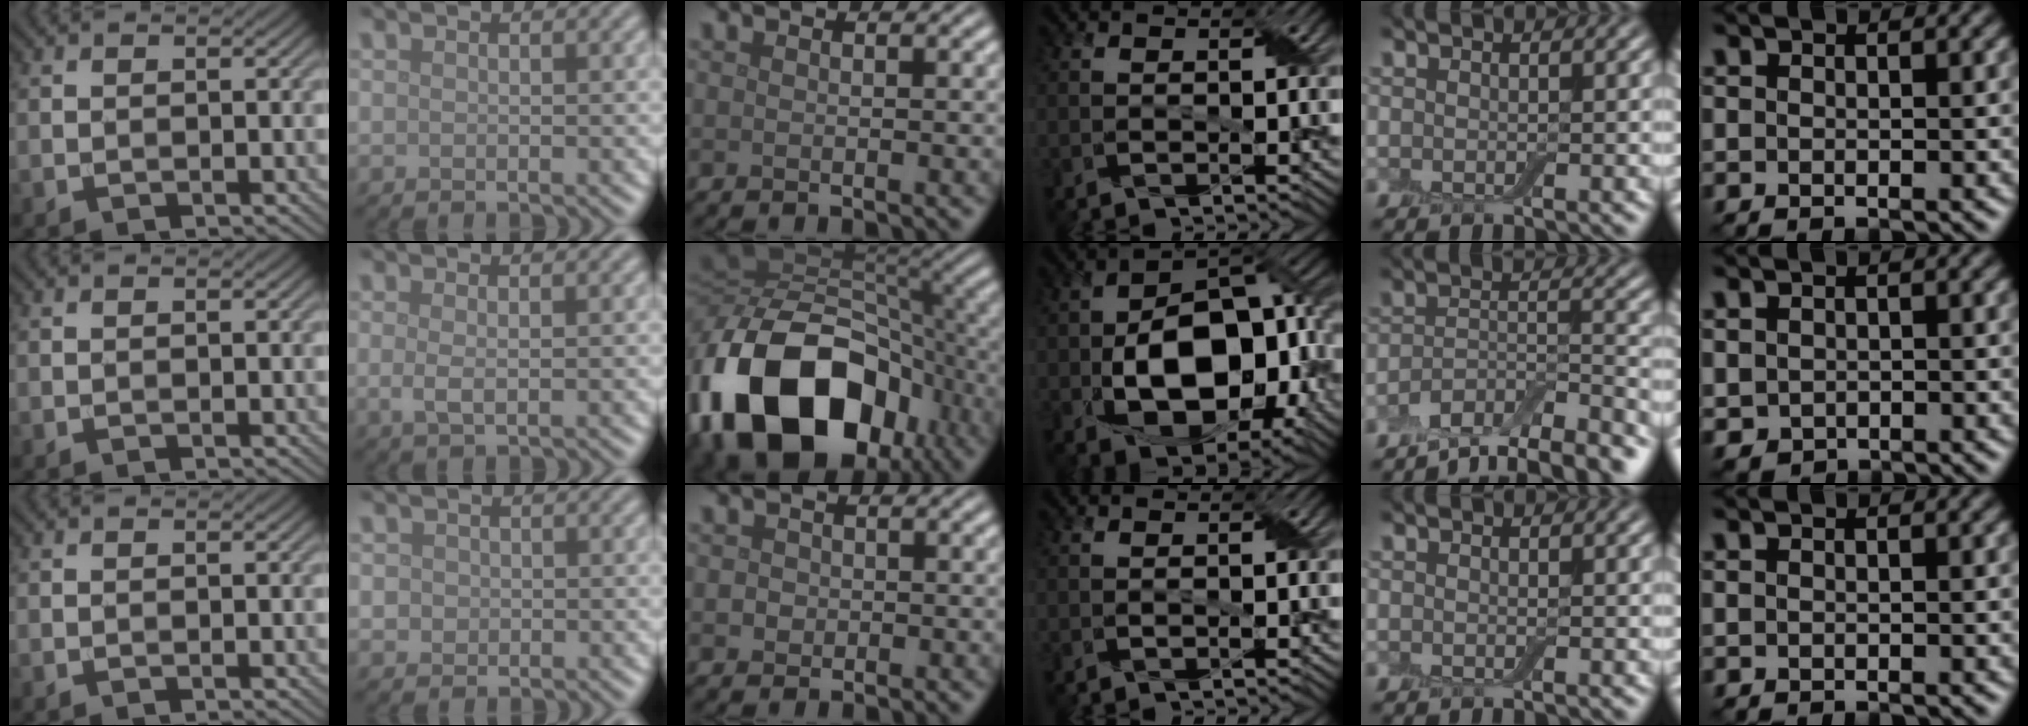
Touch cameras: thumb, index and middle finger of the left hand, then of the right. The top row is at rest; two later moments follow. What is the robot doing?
{"motion": "fold", "object": "cloth"}